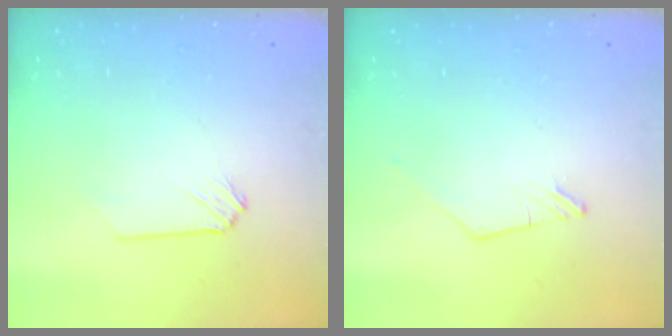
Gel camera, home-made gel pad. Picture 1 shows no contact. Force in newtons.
{"total": 0.0}